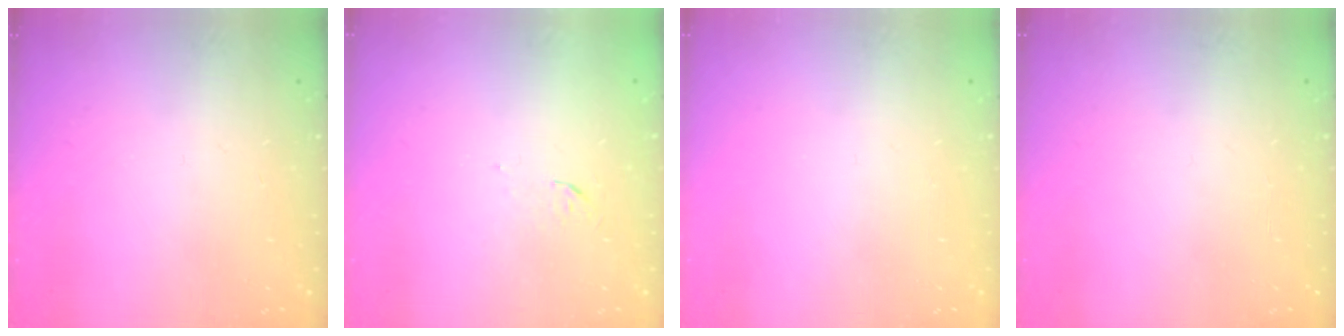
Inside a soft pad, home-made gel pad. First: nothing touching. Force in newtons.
{"total": 3.3, "press": 3.3, "slide": 0.5}
{"total": 0.0}
{"total": 0.0}